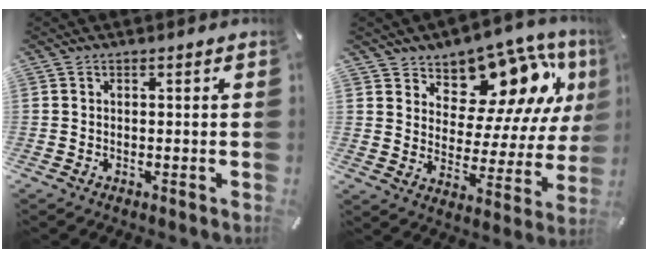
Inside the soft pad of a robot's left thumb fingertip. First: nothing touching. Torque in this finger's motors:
{"motor_torque": [2.46, 2.54, 0.33, -0.28, 0.09]}